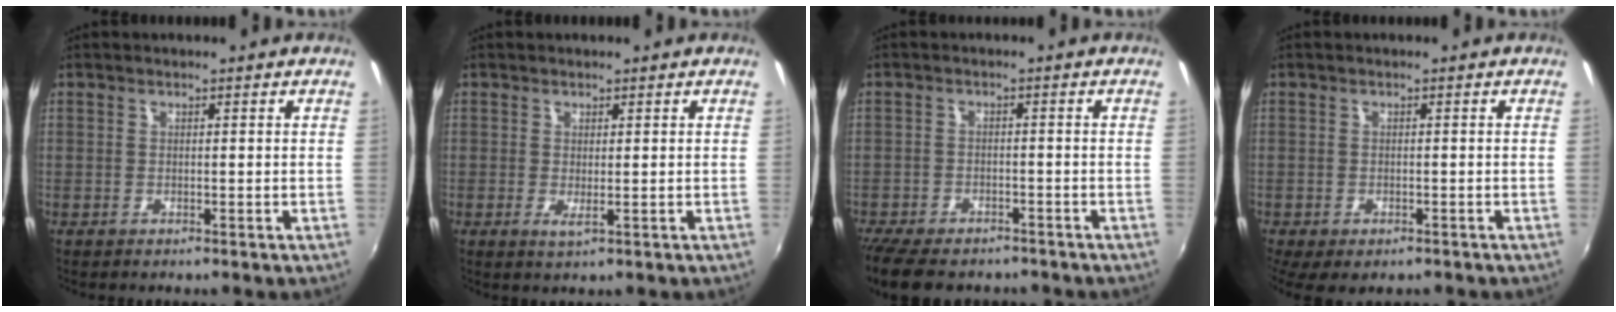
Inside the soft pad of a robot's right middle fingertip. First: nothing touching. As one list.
[{"total": 1.6, "force": [0.0, 0.2, 1.6], "torque": [-0.030, -0.007, -0.001]}, {"total": 11.4, "force": [-9.4, 4.4, 4.9], "torque": [-0.120, -0.029, -0.150]}, {"total": 5.6, "force": [-3.5, 2.7, 3.4], "torque": [-0.075, -0.030, -0.051]}]